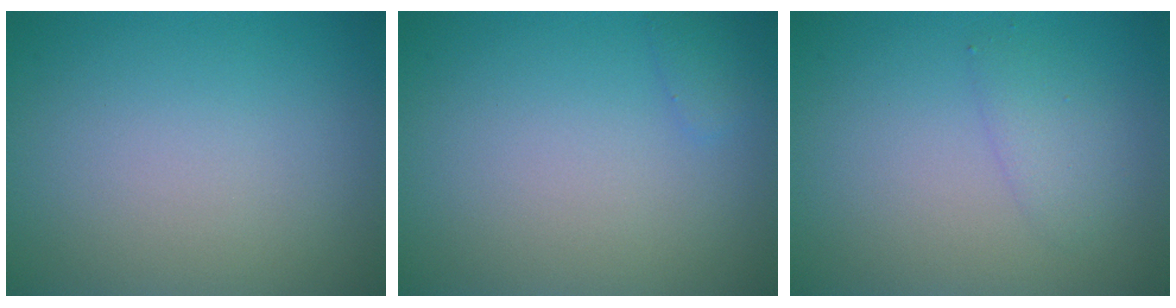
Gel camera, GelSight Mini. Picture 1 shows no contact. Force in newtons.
{"total": 0.8, "press": 0.8, "slide": 0.0}
{"total": 1.5, "press": 1.5, "slide": 0.1}